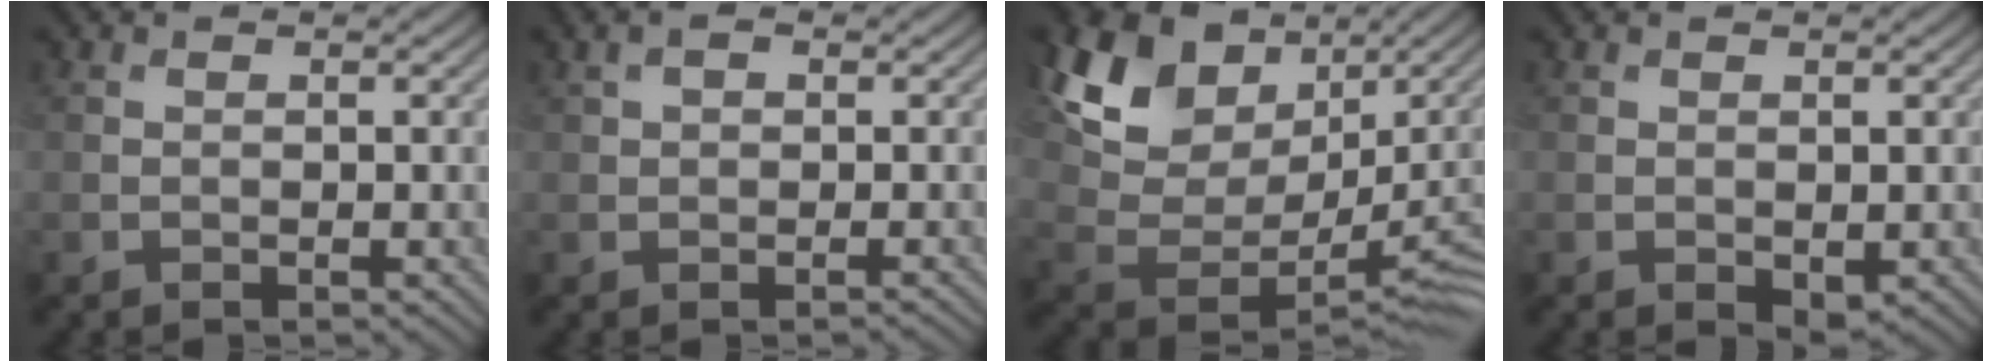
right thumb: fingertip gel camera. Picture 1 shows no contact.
{"total": 1.7, "force": [0.4, 0.7, 1.5], "torque": [-0.023, 0.003, 0.003]}
{"total": 12.2, "force": [5.4, 7.9, 7.5], "torque": [-0.156, 0.017, 0.108]}
{"total": 1.3, "force": [-0.2, 0.9, 1.0], "torque": [-0.021, -0.005, 0.002]}